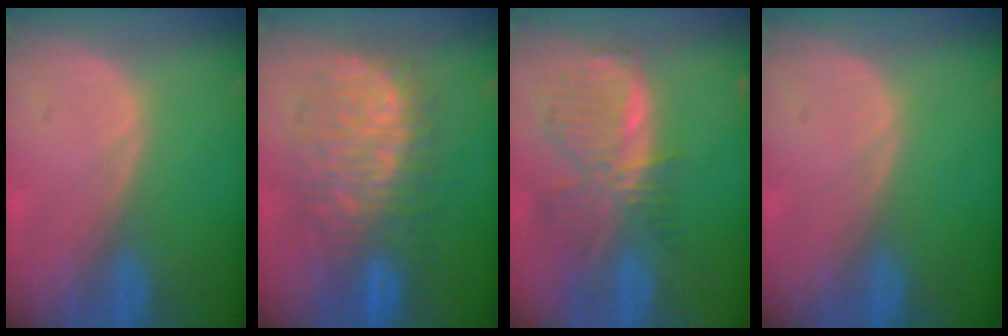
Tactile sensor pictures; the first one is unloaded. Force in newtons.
{"total": 10.5, "press": 10.4, "slide": 1.2}
{"total": 8.3, "press": 7.3, "slide": 4.0}
{"total": 0.0}